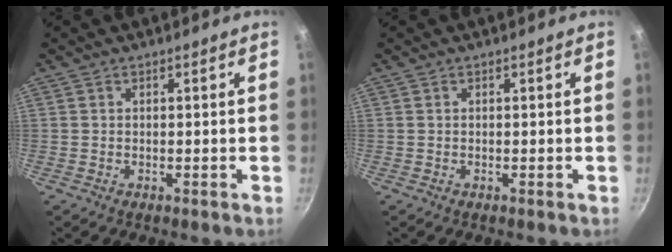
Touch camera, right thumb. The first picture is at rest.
{"total": 0.0}